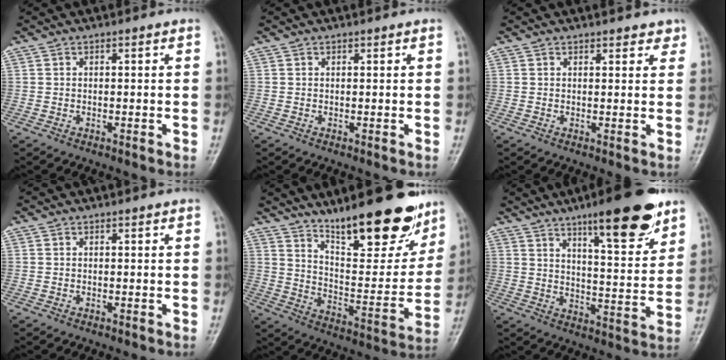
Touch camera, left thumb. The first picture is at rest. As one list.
[{"total": 0.0}, {"total": 2.6, "force": [2.1, 1.2, 0.9], "torque": [0.013, -0.007, 0.021]}, {"total": 0.0}, {"total": 21.2, "force": [15.1, 6.5, 13.4], "torque": [-0.149, -0.092, 0.240]}, {"total": 16.5, "force": [10.5, 4.1, 12.0], "torque": [-0.147, -0.059, 0.161]}]